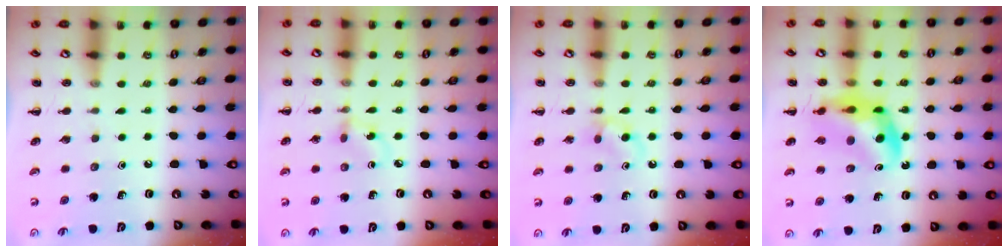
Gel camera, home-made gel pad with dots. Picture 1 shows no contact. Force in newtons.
{"total": 4.4, "press": 4.1, "slide": 1.7}
{"total": 4.6, "press": 4.4, "slide": 1.5}
{"total": 13.2, "press": 12.7, "slide": 3.6}